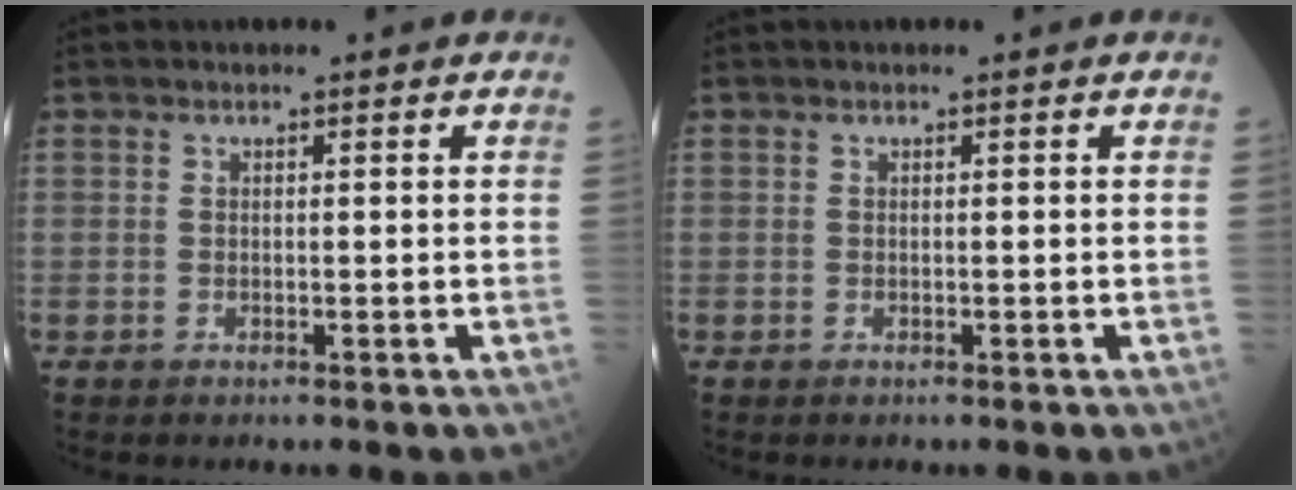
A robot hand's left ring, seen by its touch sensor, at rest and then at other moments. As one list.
[{"total": 0.0}]